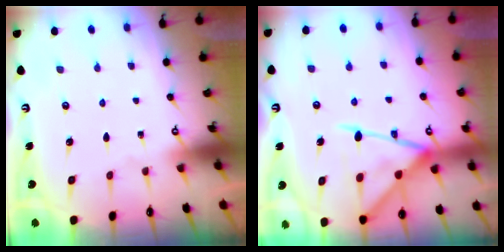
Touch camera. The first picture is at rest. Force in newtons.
{"total": 16.9, "press": 16.8, "slide": 1.4}